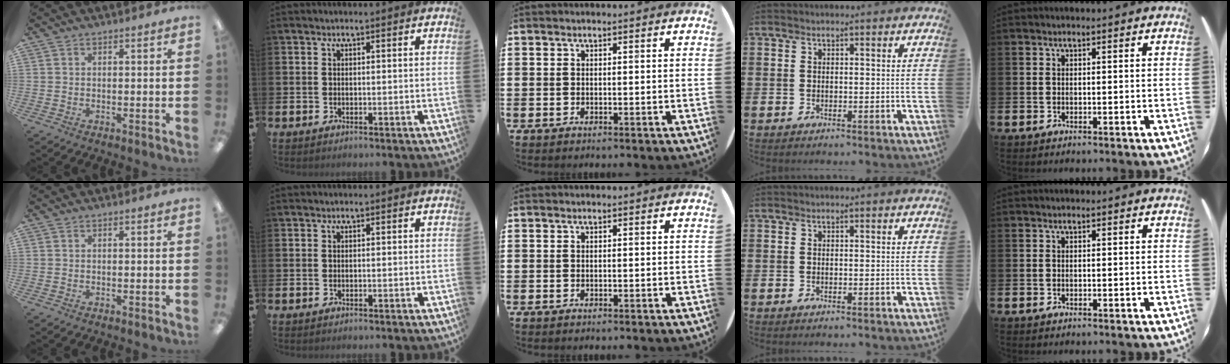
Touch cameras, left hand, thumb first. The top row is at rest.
{}